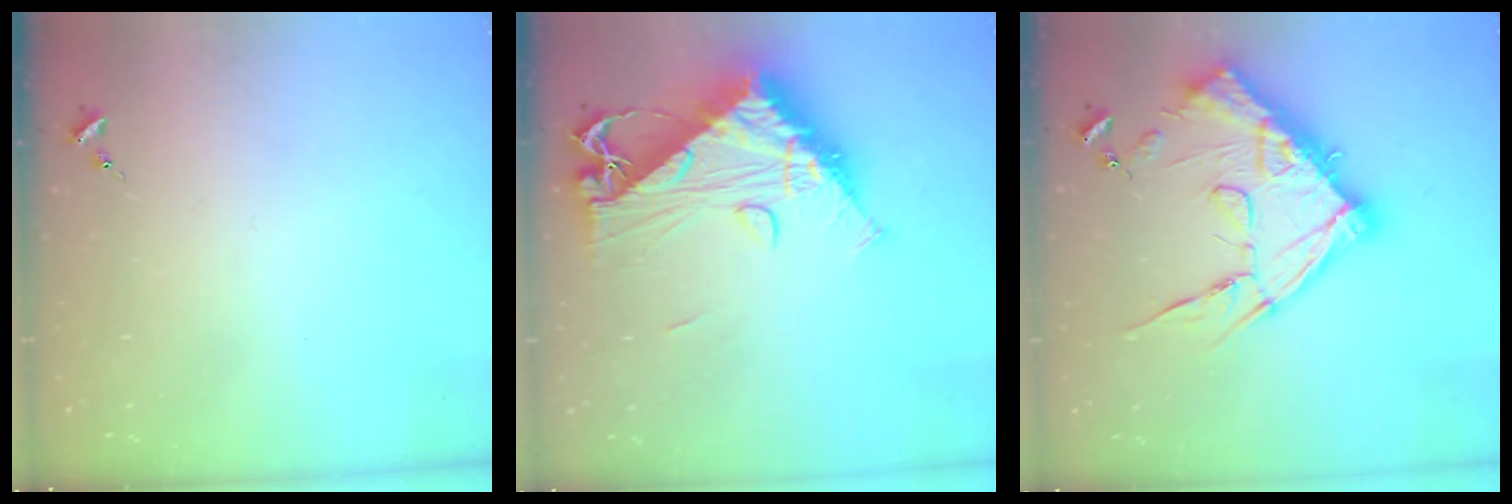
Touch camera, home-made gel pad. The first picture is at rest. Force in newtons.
{"total": 15.5, "press": 15.5, "slide": 1.5}
{"total": 19.4, "press": 19.4, "slide": 1.0}